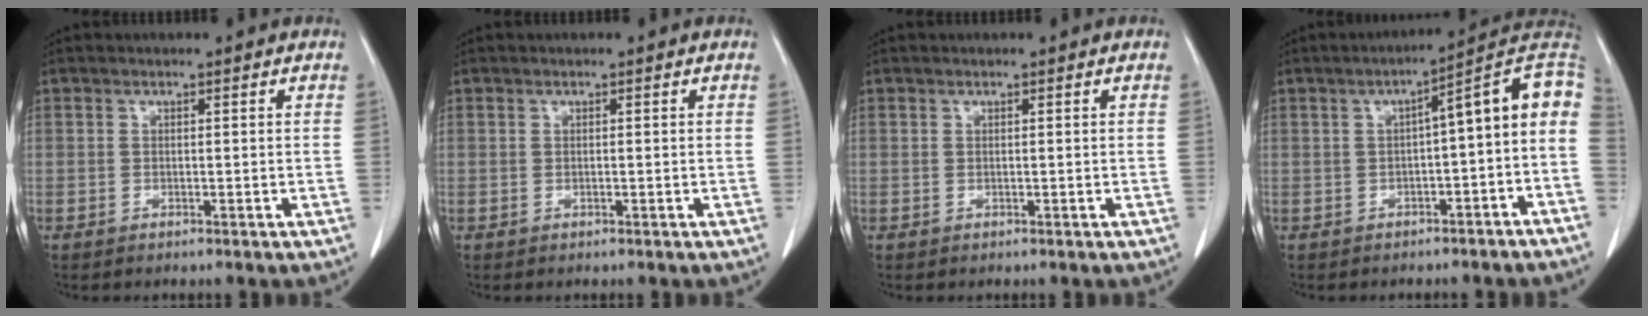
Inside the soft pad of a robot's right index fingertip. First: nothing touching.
{"total": 0.0}
{"total": 0.0}
{"total": 11.4, "force": [-1.6, 2.6, 11.0], "torque": [-0.143, 0.042, -0.023]}